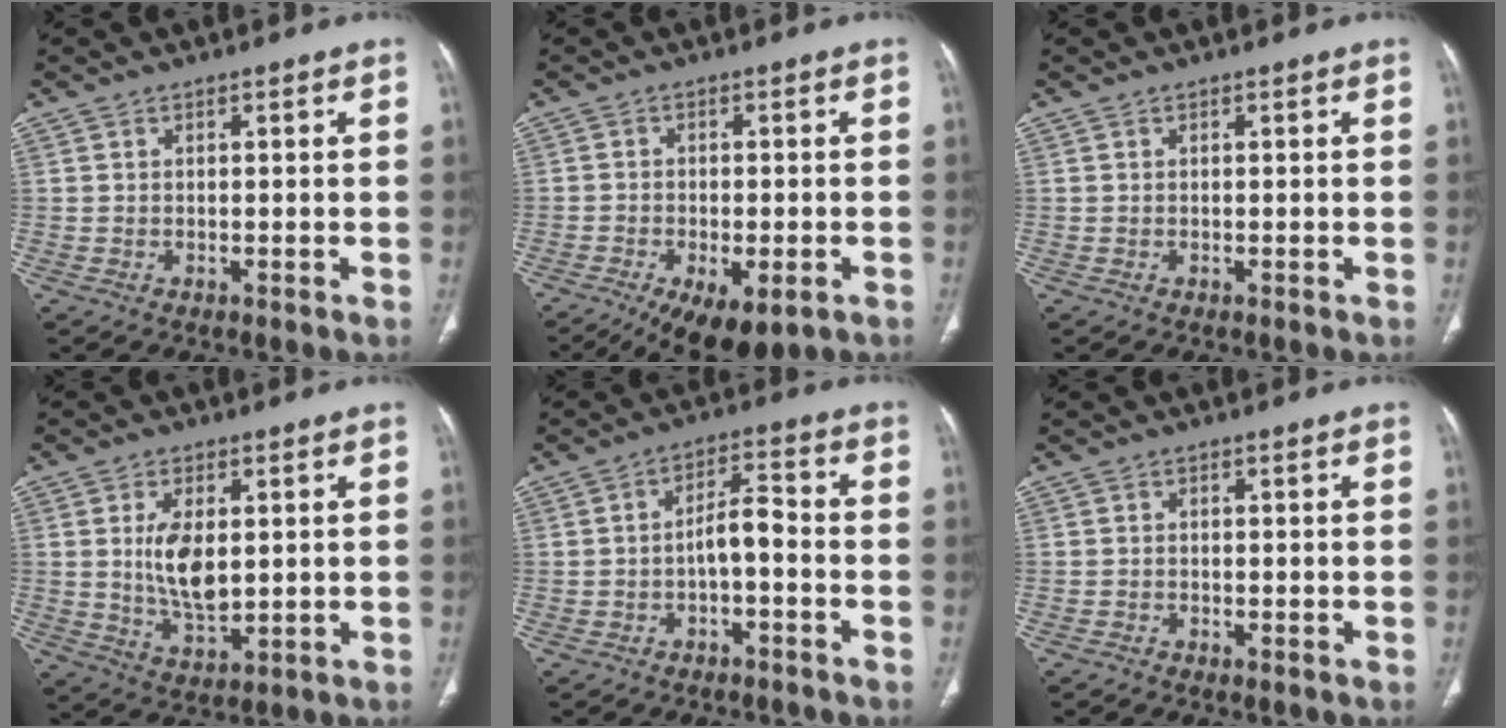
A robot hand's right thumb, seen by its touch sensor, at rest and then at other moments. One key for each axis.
{"total": 13.1, "fx": -7.2, "fy": 6.0, "fz": 9.2, "tx": -0.153, "ty": 0.002, "tz": -0.104}
{"total": 0.0}
{"total": 8.9, "fx": 1.2, "fy": 4.6, "fz": 7.6, "tx": -0.132, "ty": -0.017, "tz": 0.032}
{"total": 5.3, "fx": -2.0, "fy": 2.1, "fz": 4.4, "tx": -0.071, "ty": 0.038, "tz": -0.034}
{"total": 0.7, "fx": -0.5, "fy": 0.3, "fz": 0.3, "tx": -0.008, "ty": -0.001, "tz": -0.014}